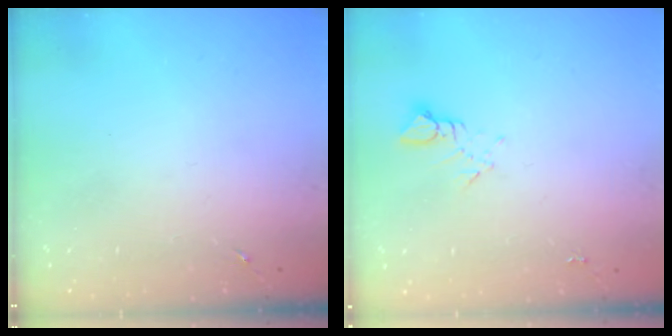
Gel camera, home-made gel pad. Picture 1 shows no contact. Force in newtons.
{"total": 3.8, "press": 3.8, "slide": 0.4}